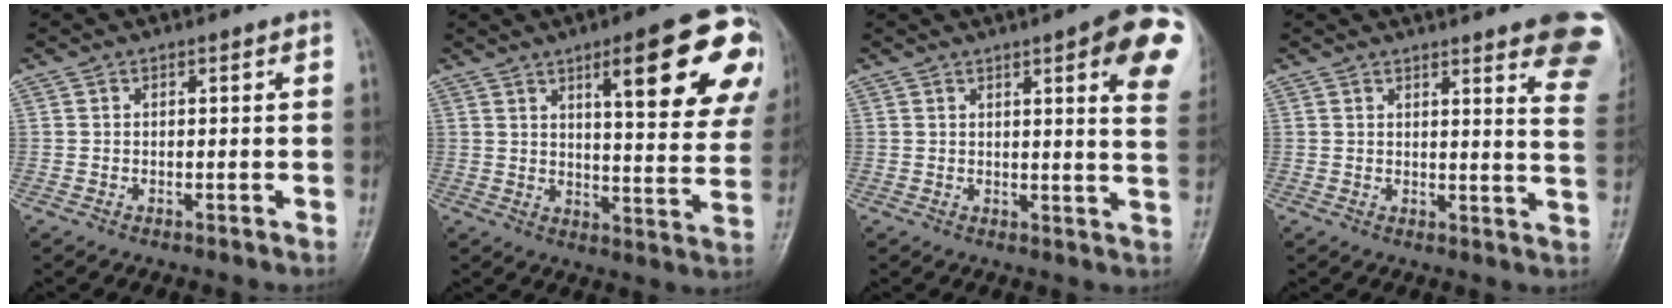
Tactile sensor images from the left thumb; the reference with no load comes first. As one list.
[{"total": 20.4, "force": [9.2, 5.1, 17.5], "torque": [-0.192, -0.026, 0.121]}, {"total": 13.4, "force": [5.9, 2.7, 11.7], "torque": [-0.117, -0.021, 0.061]}, {"total": 15.2, "force": [10.7, 2.3, 10.6], "torque": [-0.106, -0.053, 0.109]}]